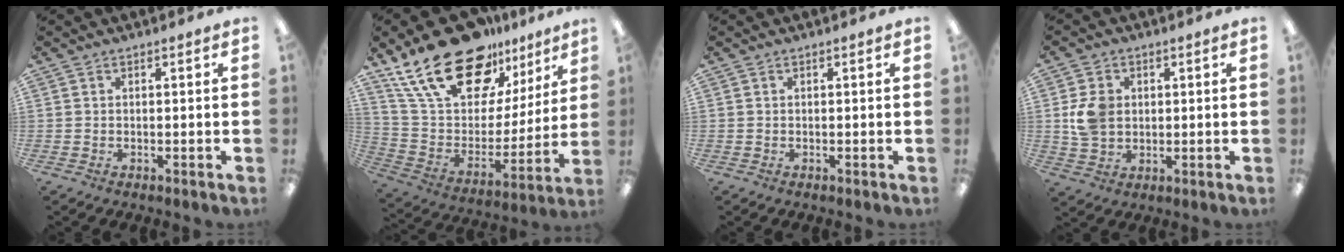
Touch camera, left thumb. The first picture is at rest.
{"total": 25.4, "force": [18.1, 12.5, 12.8], "torque": [-0.229, -0.111, 0.324]}
{"total": 0.0}
{"total": 7.1, "force": [1.0, 5.9, 3.9], "torque": [-0.071, 0.007, 0.021]}